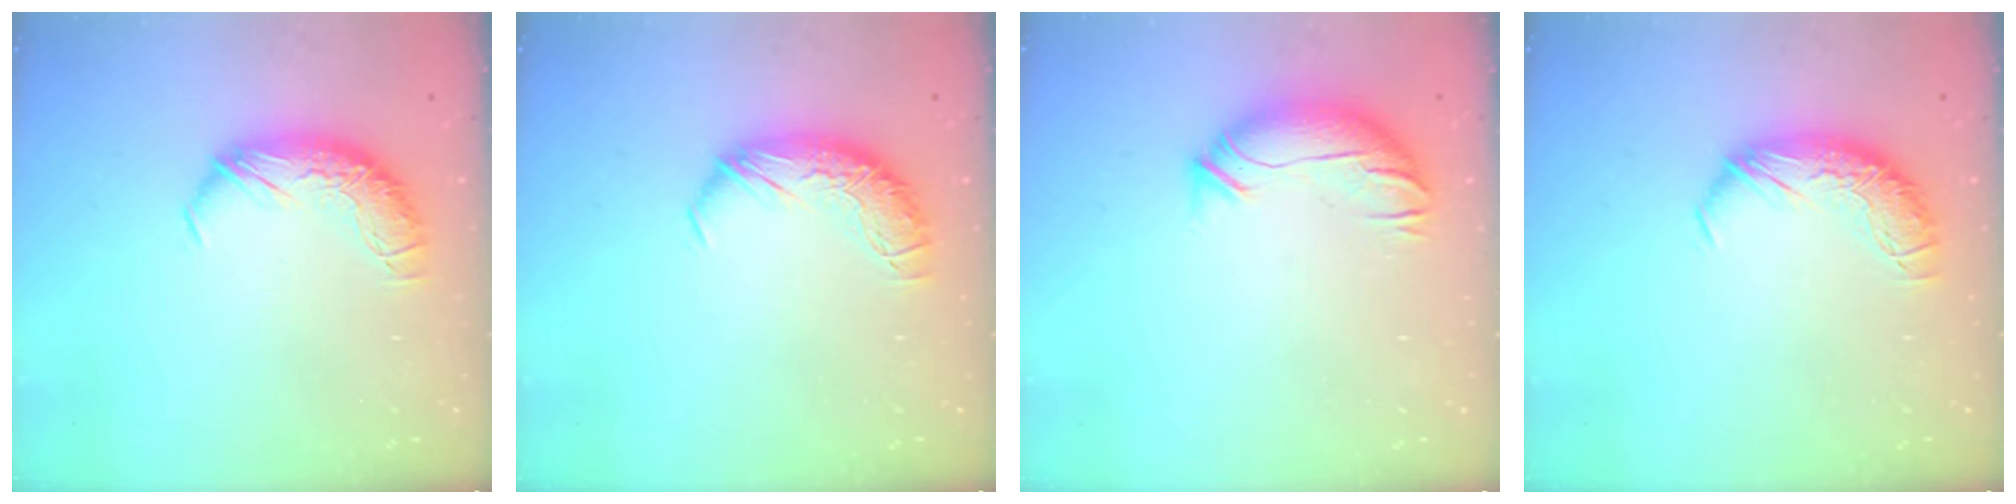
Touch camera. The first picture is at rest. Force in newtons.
{"total": 0.0}
{"total": 3.4, "press": 2.7, "slide": 2.1}
{"total": 0.0}